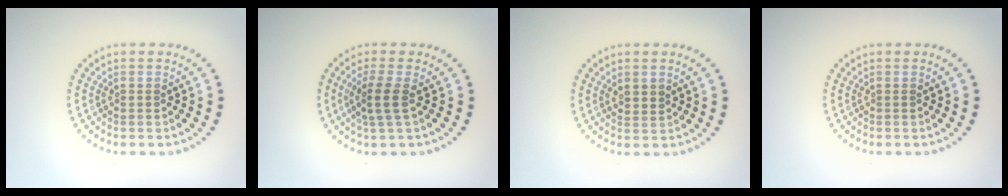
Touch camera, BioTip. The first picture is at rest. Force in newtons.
{"total": 2.2, "press": 1.9, "slide": 1.2}
{"total": 1.2, "press": 1.0, "slide": 0.6}
{"total": 0.0}